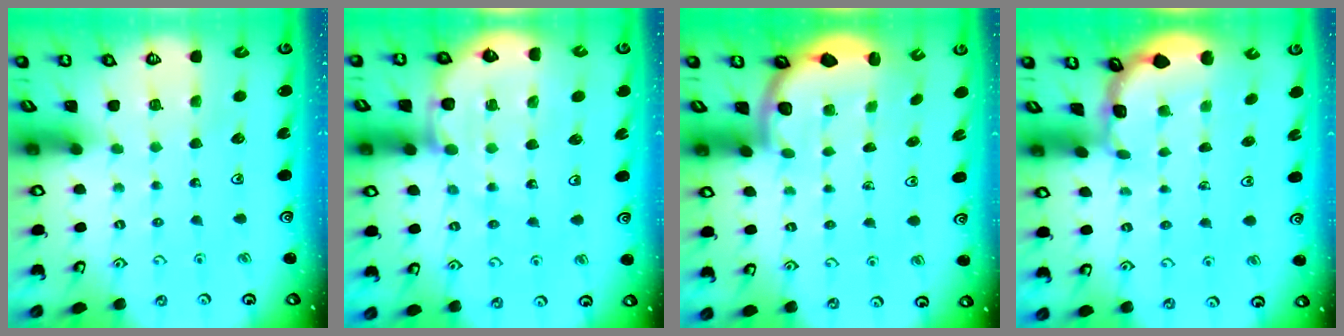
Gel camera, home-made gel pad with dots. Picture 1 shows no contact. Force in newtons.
{"total": 9.6, "press": 9.1, "slide": 2.9}
{"total": 2.6, "press": 2.5, "slide": 0.6}
{"total": 2.0, "press": 2.0, "slide": 0.3}